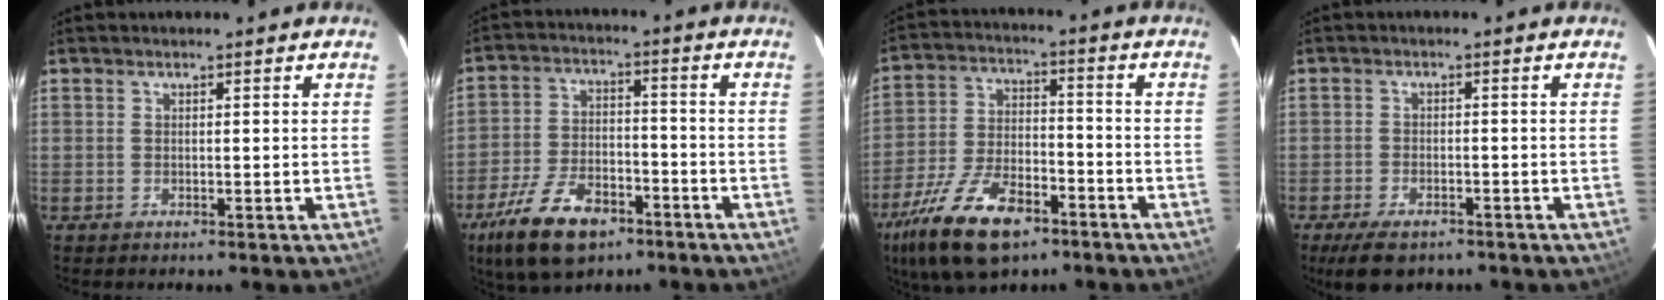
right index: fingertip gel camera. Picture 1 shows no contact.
{"total": 14.2, "force": [-8.8, 7.1, 8.5], "torque": [-0.190, -0.009, -0.152]}
{"total": 17.1, "force": [-10.9, 7.7, 10.8], "torque": [-0.231, -0.019, -0.191]}
{"total": 6.9, "force": [-5.1, 3.1, 3.6], "torque": [-0.086, -0.011, -0.081]}